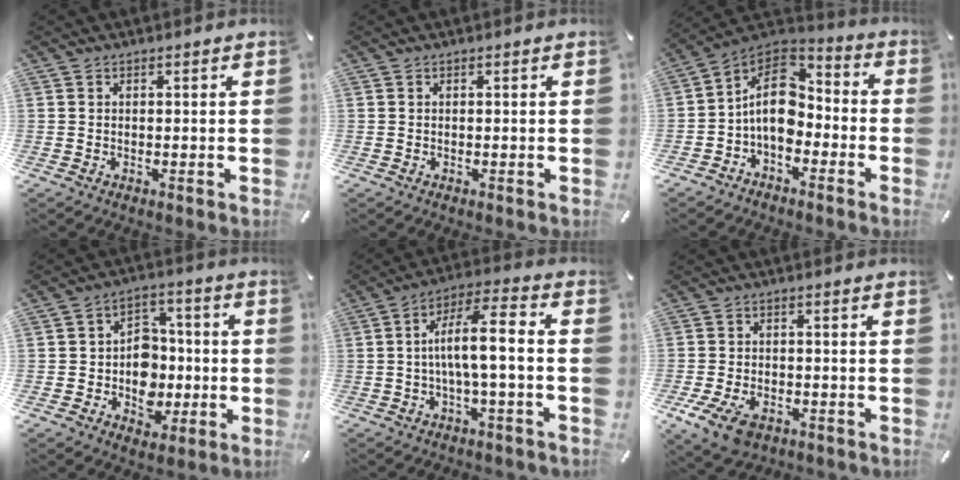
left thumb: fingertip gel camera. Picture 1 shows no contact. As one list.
[{"total": 0.0}, {"total": 12.6, "force": [-2.5, 8.9, 8.5], "torque": [-0.174, 0.012, -0.049]}, {"total": 10.4, "force": [-2.3, 9.5, 3.6], "torque": [-0.040, 0.022, -0.029]}, {"total": 10.4, "force": [-1.2, 2.3, 10.0], "torque": [-0.188, 0.000, -0.025]}, {"total": 7.5, "force": [-4.0, 4.6, 4.4], "torque": [-0.104, 0.013, -0.076]}]